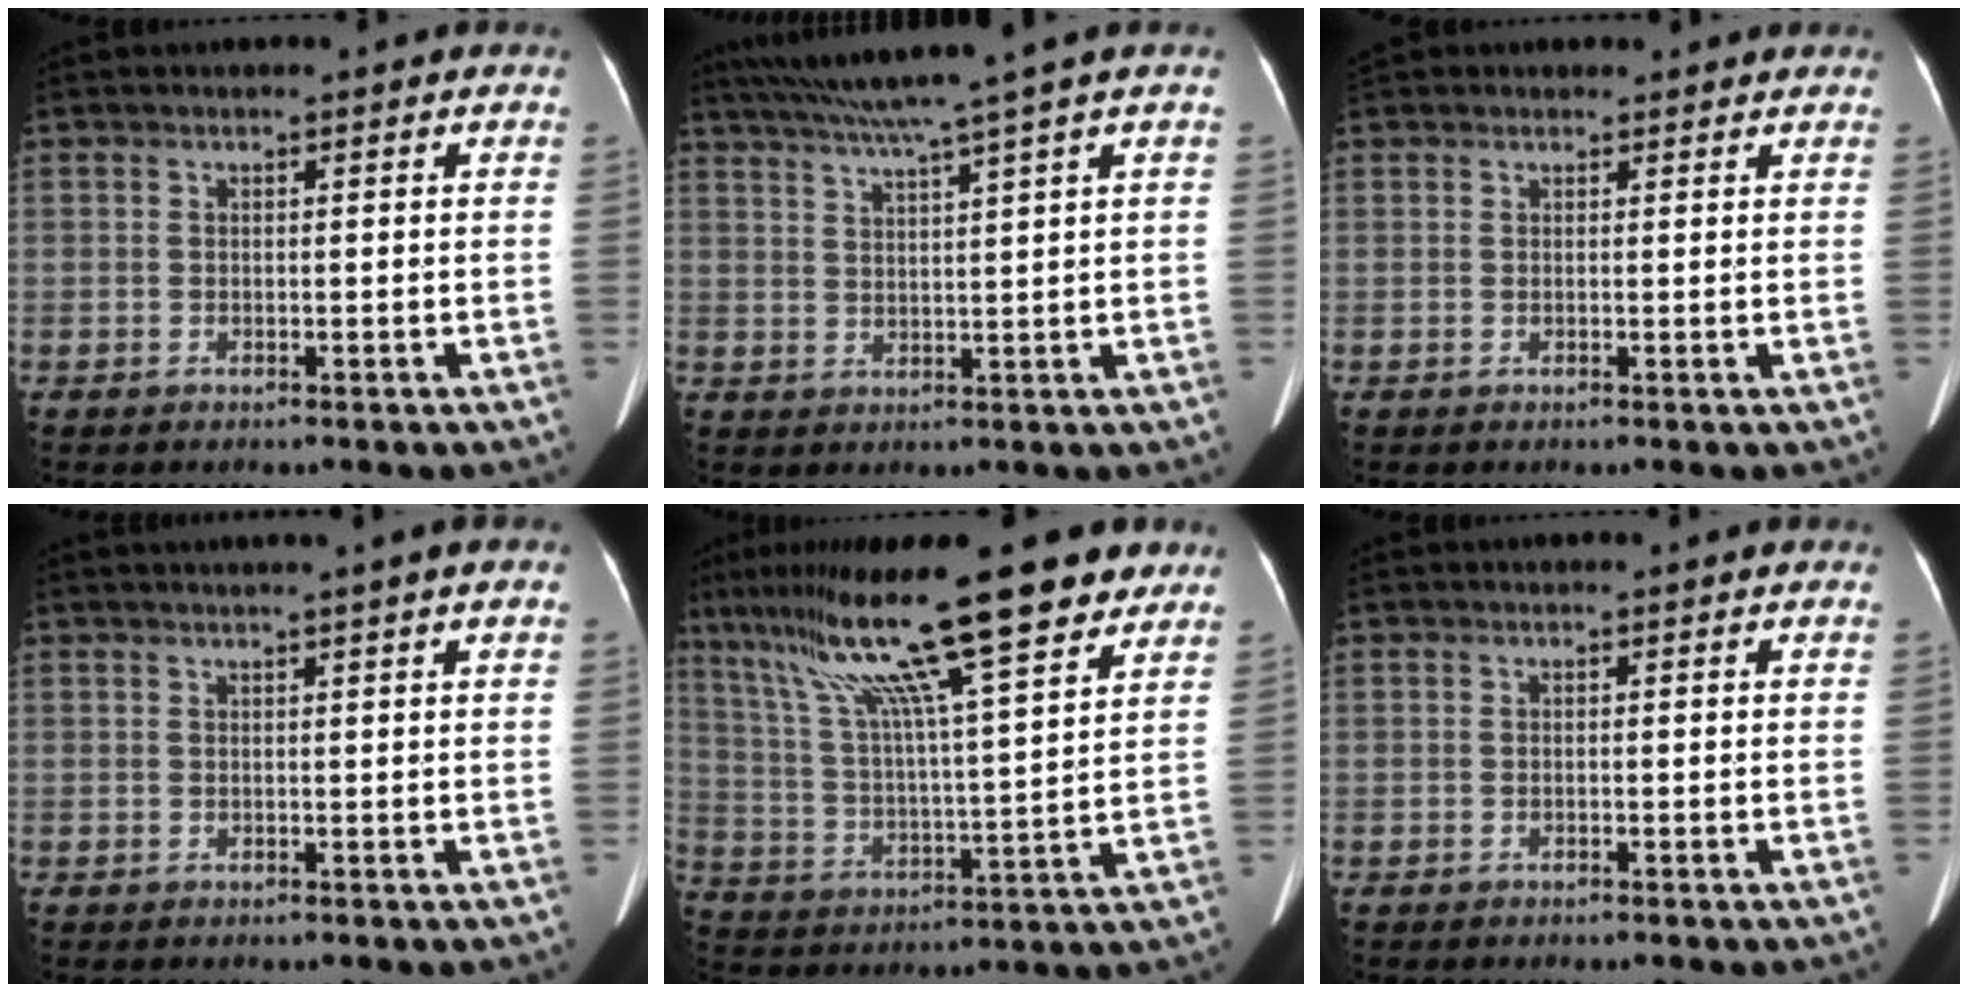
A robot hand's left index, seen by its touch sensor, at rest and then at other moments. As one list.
[{"total": 9.0, "force": [7.0, -2.3, 5.1], "torque": [-0.086, 0.012, 0.114]}, {"total": 2.3, "force": [2.1, 0.9, 0.0], "torque": [-0.001, 0.015, 0.029]}, {"total": 3.8, "force": [2.6, -0.3, 2.7], "torque": [-0.039, 0.025, 0.035]}, {"total": 22.9, "force": [15.4, 2.0, 16.8], "torque": [-0.299, 0.035, 0.258]}, {"total": 0.0}]